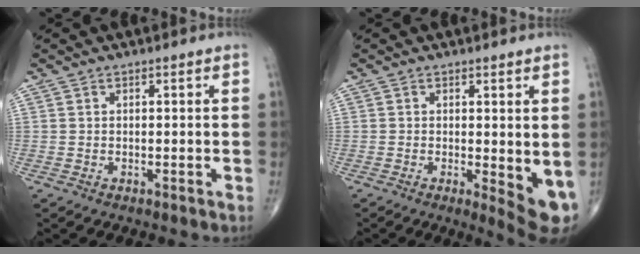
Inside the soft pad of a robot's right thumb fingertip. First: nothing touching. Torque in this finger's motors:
{"motor_torque": [0.03, 0.47, -0.05, -0.40, 0.00]}